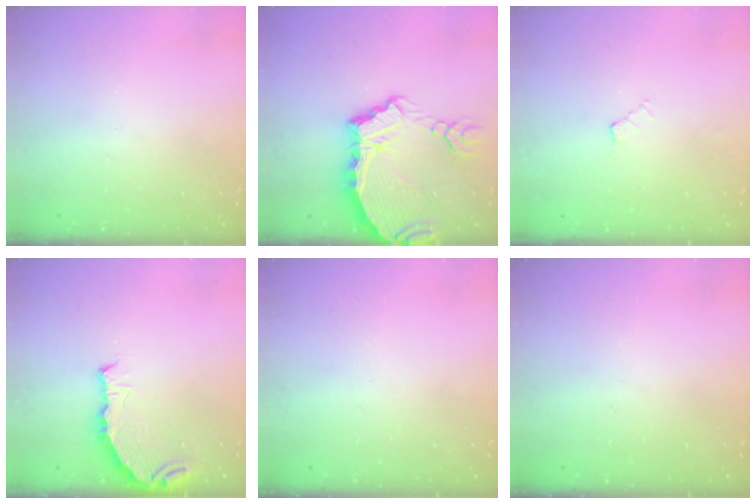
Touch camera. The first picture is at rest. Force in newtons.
{"total": 9.7, "press": 9.7, "slide": 1.1}
{"total": 3.7, "press": 3.7, "slide": 0.5}
{"total": 7.3, "press": 6.2, "slide": 3.8}
{"total": 0.0}
{"total": 0.0}